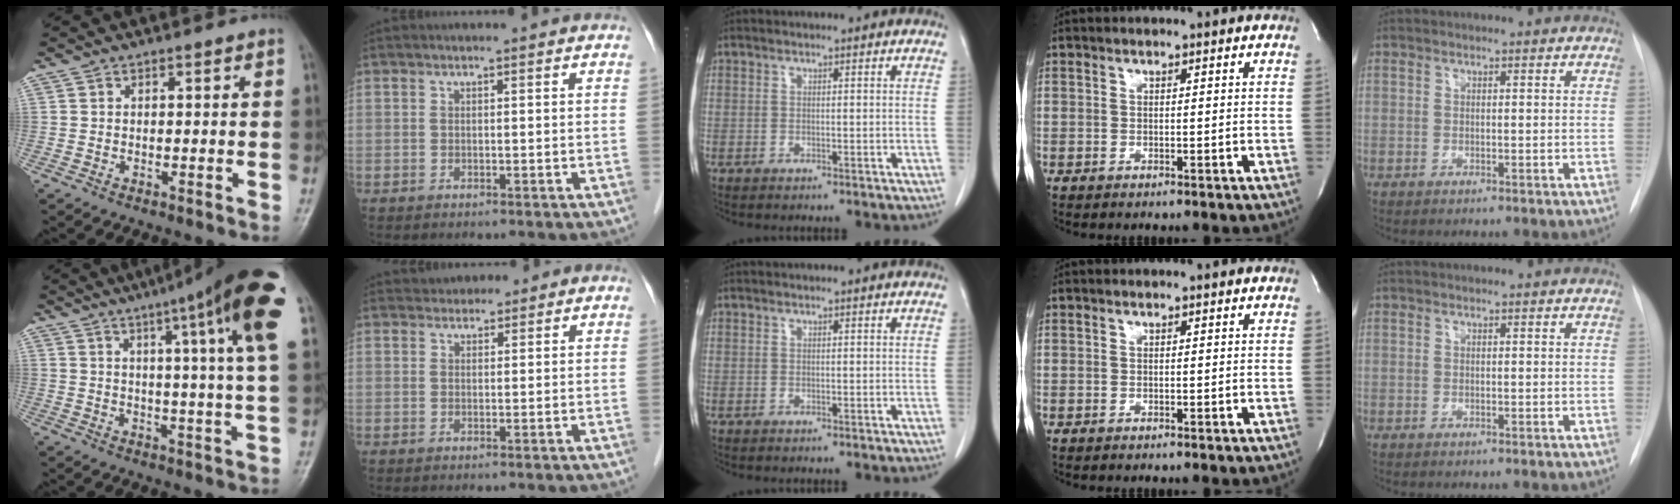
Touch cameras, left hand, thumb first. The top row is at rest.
{"thumb": {"total": 19.5, "force": [9.6, 1.2, 16.9], "torque": [-0.228, -0.021, 0.114]}, "index": {"total": 2.1, "force": [1.4, 1.5, 0.3], "torque": [0.001, 0.015, 0.016]}}